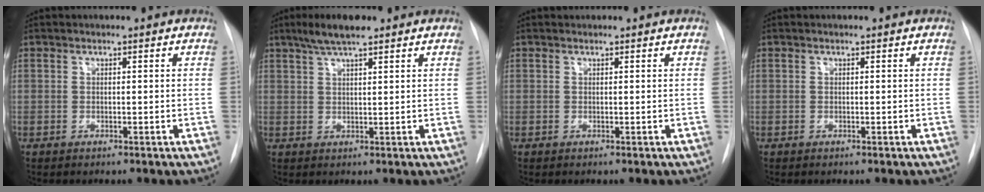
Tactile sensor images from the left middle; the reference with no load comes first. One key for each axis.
{"total": 5.4, "fx": 3.9, "fy": 0.7, "fz": 3.6, "tx": -0.072, "ty": 0.012, "tz": 0.070}
{"total": 0.0}
{"total": 0.0}